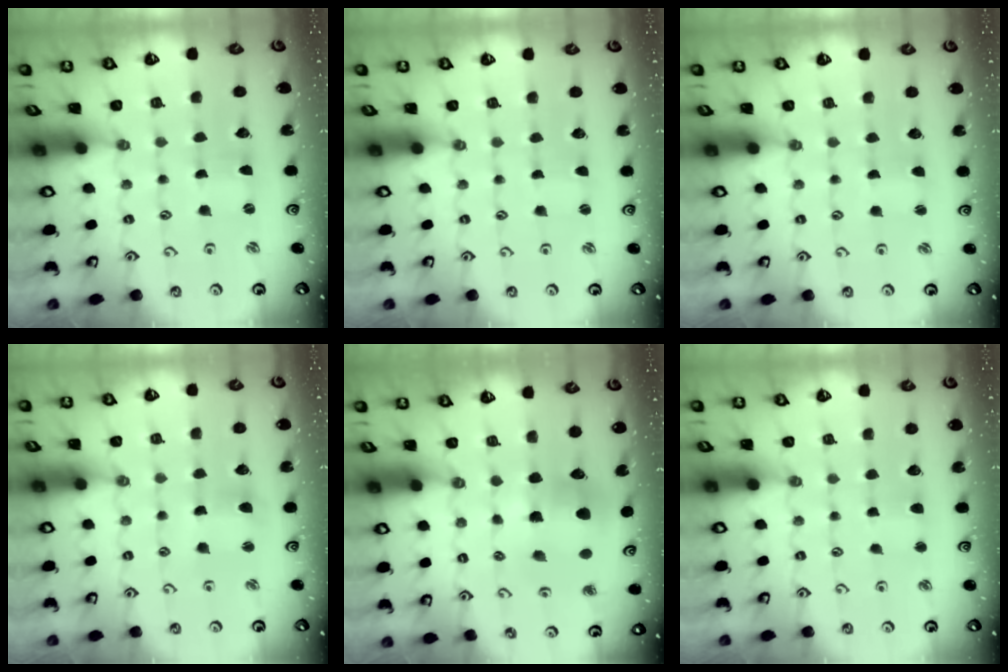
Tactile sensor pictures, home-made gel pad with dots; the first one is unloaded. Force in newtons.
{"total": 0.5, "press": 0.5, "slide": 0.1}
{"total": 1.0, "press": 1.0, "slide": 0.0}
{"total": 4.3, "press": 4.2, "slide": 0.6}
{"total": 8.4, "press": 8.3, "slide": 1.1}
{"total": 2.7, "press": 2.7, "slide": 0.3}